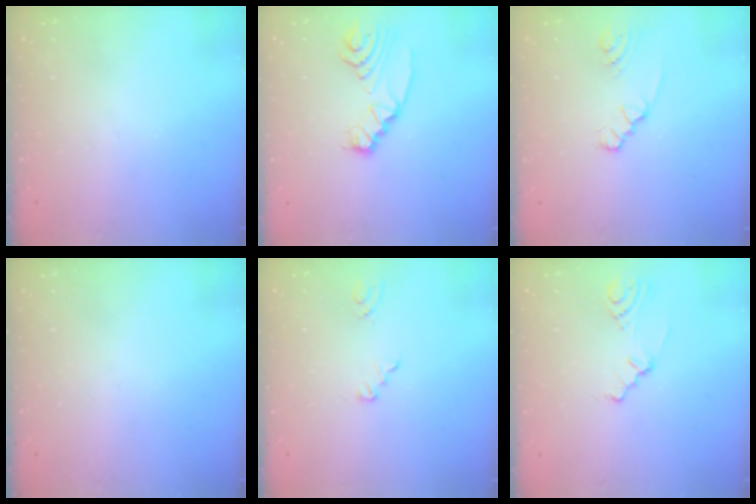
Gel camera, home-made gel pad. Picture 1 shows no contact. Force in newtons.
{"total": 7.2, "press": 7.2, "slide": 0.5}
{"total": 1.8, "press": 1.8, "slide": 0.2}
{"total": 0.0}
{"total": 3.2, "press": 3.1, "slide": 0.3}
{"total": 2.2, "press": 2.1, "slide": 0.6}